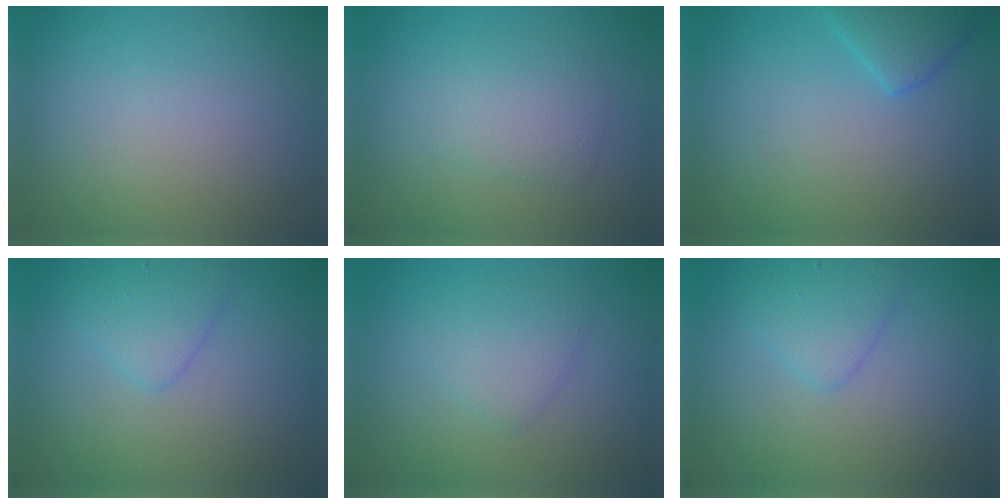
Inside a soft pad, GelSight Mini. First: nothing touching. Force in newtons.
{"total": 2.4, "press": 2.4, "slide": 0.1}
{"total": 2.8, "press": 2.8, "slide": 0.3}
{"total": 2.6, "press": 2.6, "slide": 0.0}
{"total": 2.4, "press": 2.4, "slide": 0.1}
{"total": 2.6, "press": 2.6, "slide": 0.0}